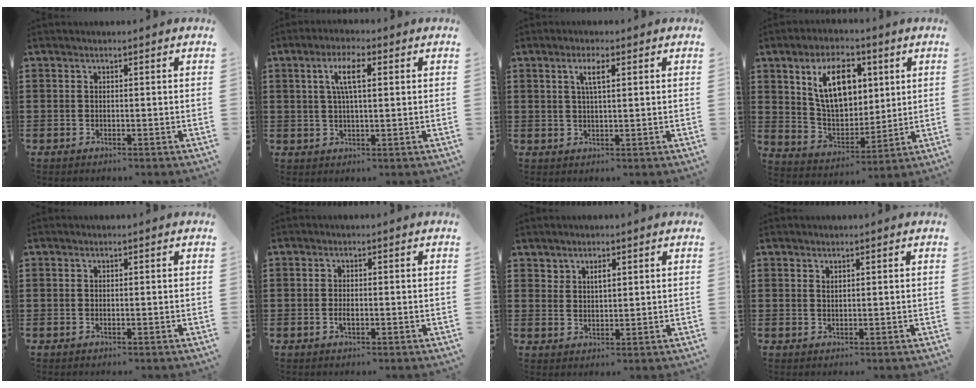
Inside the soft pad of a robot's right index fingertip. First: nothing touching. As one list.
[{"total": 5.5, "force": [1.4, 1.5, 5.1], "torque": [-0.104, 0.010, 0.021]}, {"total": 3.1, "force": [1.1, 0.7, 2.8], "torque": [-0.059, 0.005, 0.017]}, {"total": 11.5, "force": [4.1, 6.7, 8.4], "torque": [-0.165, 0.011, 0.070]}, {"total": 0.0}, {"total": 1.4, "force": [-0.4, 0.4, 1.3], "torque": [-0.025, -0.005, -0.006]}, {"total": 2.1, "force": [1.5, 1.2, 0.9], "torque": [-0.022, 0.003, 0.028]}, {"total": 0.7, "force": [0.6, 0.3, 0.2], "torque": [-0.004, 0.001, 0.011]}]